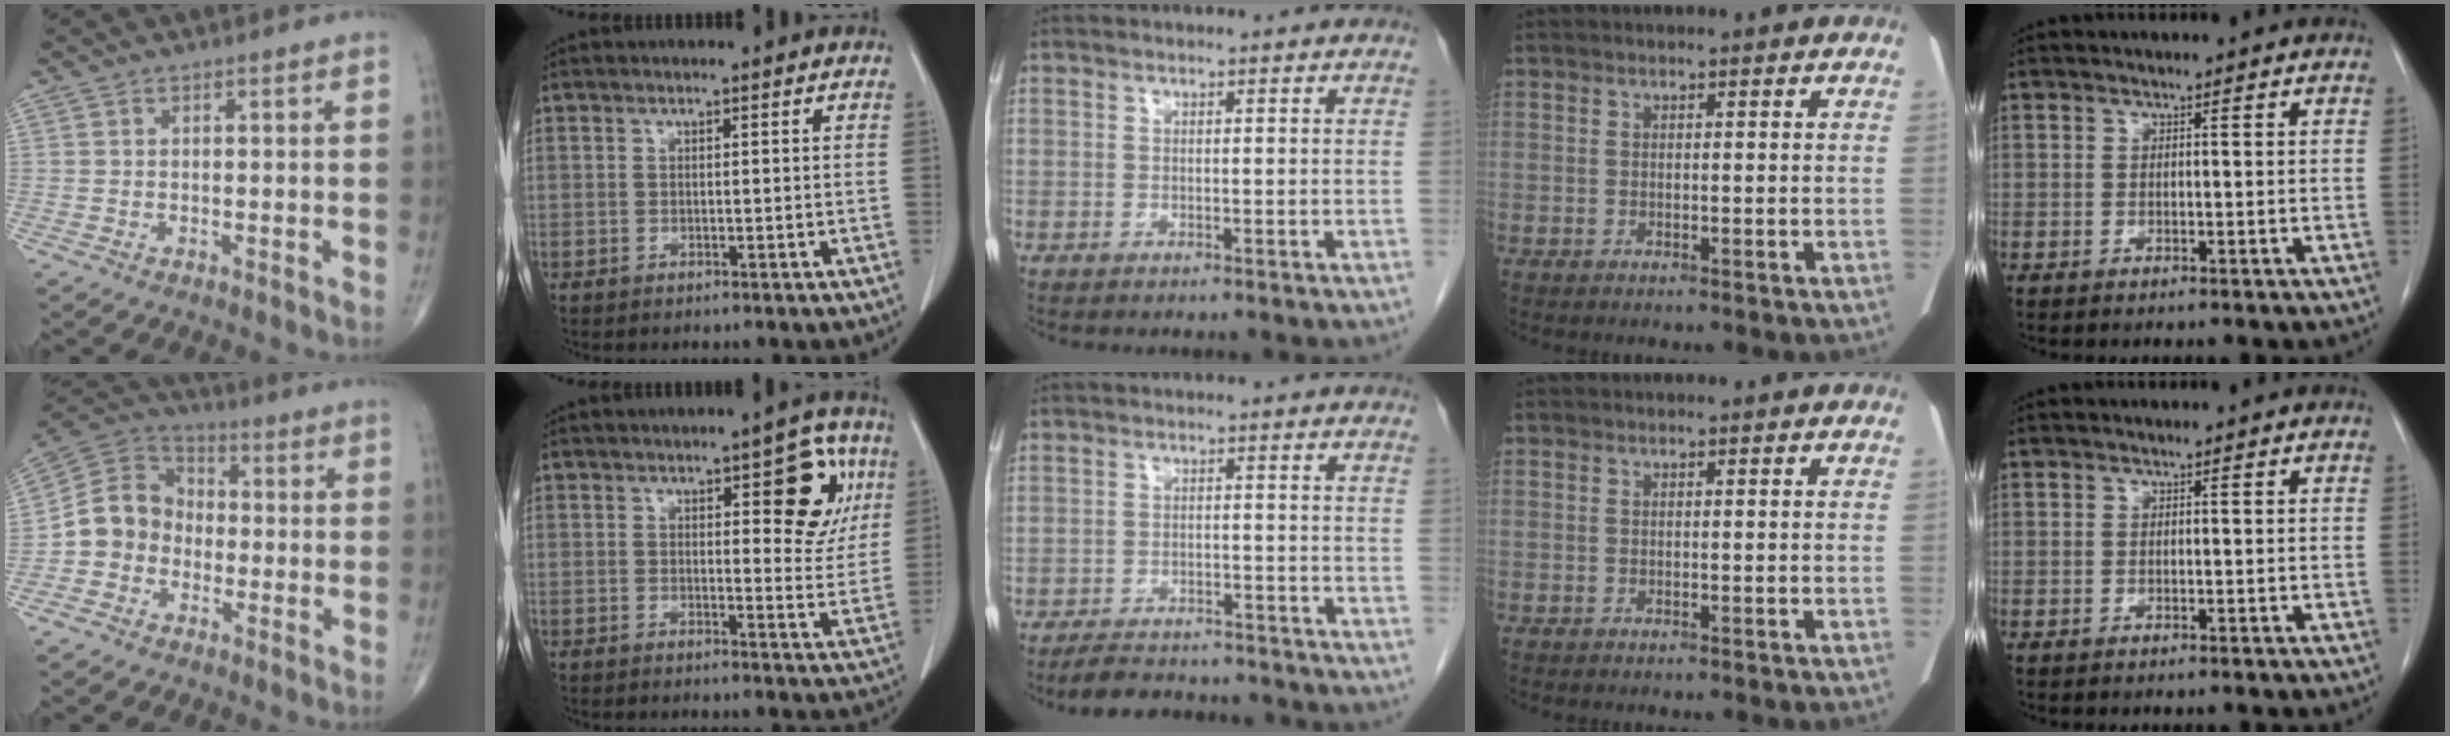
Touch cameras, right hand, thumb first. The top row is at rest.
{"thumb": {"total": 10.1, "force": [-2.5, 8.8, 4.3], "torque": [-0.058, 0.044, -0.062]}, "index": {"total": 8.5, "force": [3.5, 3.0, 7.1], "torque": [-0.072, 0.006, 0.040]}, "middle": {"total": 9.7, "force": [-9.0, 2.4, 2.8], "torque": [-0.043, 0.003, -0.120]}}